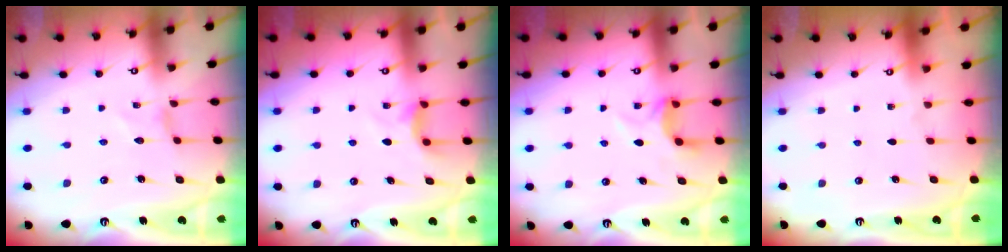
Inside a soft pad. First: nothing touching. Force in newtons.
{"total": 4.1, "press": 4.1, "slide": 0.6}
{"total": 5.0, "press": 4.9, "slide": 1.1}
{"total": 0.0}